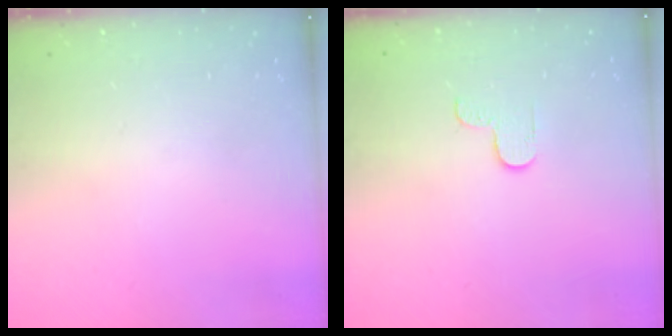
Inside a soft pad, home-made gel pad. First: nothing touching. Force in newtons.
{"total": 2.7, "press": 2.6, "slide": 0.4}